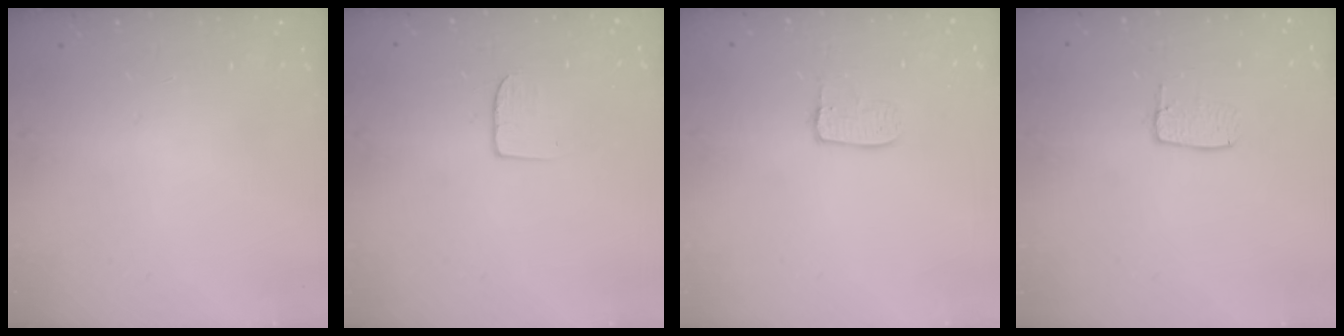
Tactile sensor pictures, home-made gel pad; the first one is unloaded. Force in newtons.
{"total": 6.3, "press": 6.3, "slide": 0.6}
{"total": 6.3, "press": 6.3, "slide": 0.3}
{"total": 5.8, "press": 5.8, "slide": 0.4}